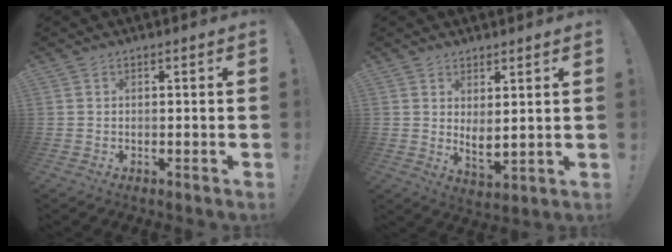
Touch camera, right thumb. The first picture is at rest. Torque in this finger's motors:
{"motor_torque": [-0.32, 0.47, 0.23, 0.34, 0.08]}